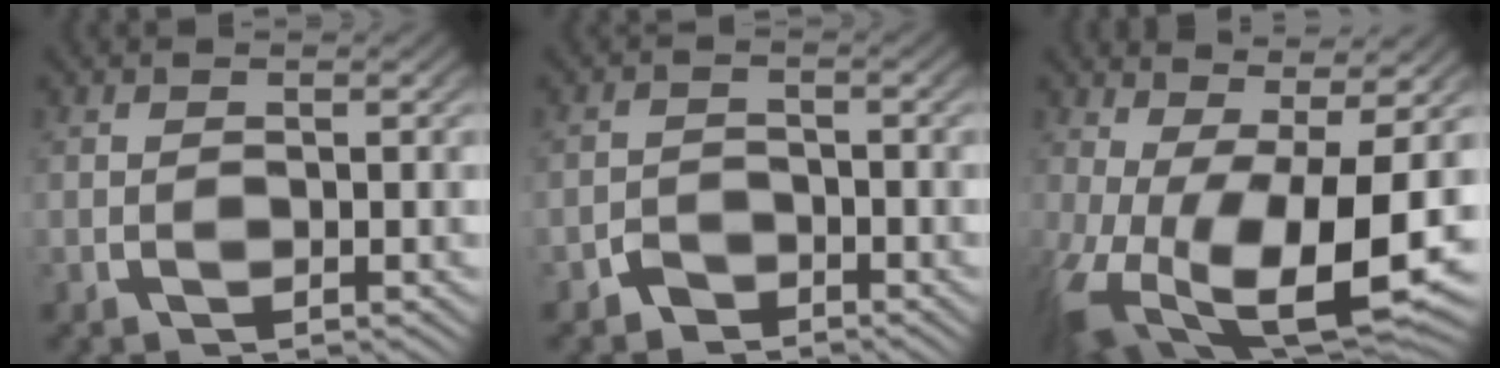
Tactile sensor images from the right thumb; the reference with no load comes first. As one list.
[{"total": 2.0, "force": [-1.8, 0.8, -0.1], "torque": [0.008, -0.007, -0.034]}, {"total": 14.7, "force": [-2.7, 8.7, 11.5], "torque": [-0.226, -0.067, -0.003]}]